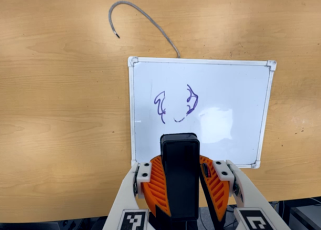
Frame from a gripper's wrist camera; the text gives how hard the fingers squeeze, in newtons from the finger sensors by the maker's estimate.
{"total": 10.4, "left": 10.6, "right": 10.2}